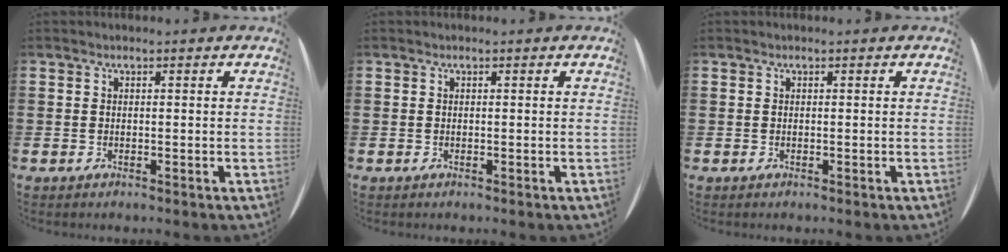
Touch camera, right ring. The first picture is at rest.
{"total": 0.0}
{"total": 0.0}